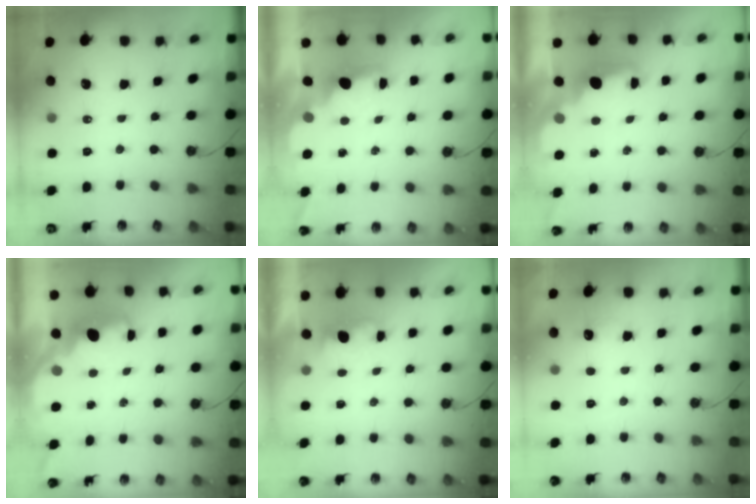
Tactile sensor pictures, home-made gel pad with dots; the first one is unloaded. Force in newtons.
{"total": 2.0, "press": 1.9, "slide": 0.7}
{"total": 2.2, "press": 2.1, "slide": 0.7}
{"total": 2.3, "press": 2.2, "slide": 0.8}
{"total": 0.8, "press": 0.2, "slide": 0.7}
{"total": 2.5, "press": 2.3, "slide": 0.9}